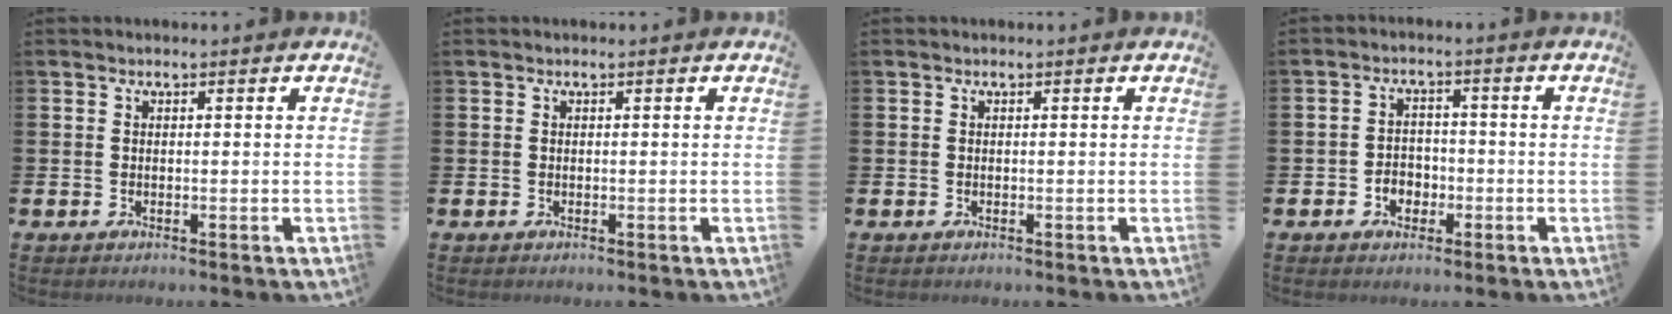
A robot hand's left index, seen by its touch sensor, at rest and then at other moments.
{"total": 0.0}
{"total": 0.0}
{"total": 2.9, "force": [-1.4, 2.4, 1.0], "torque": [-0.018, 0.001, -0.033]}